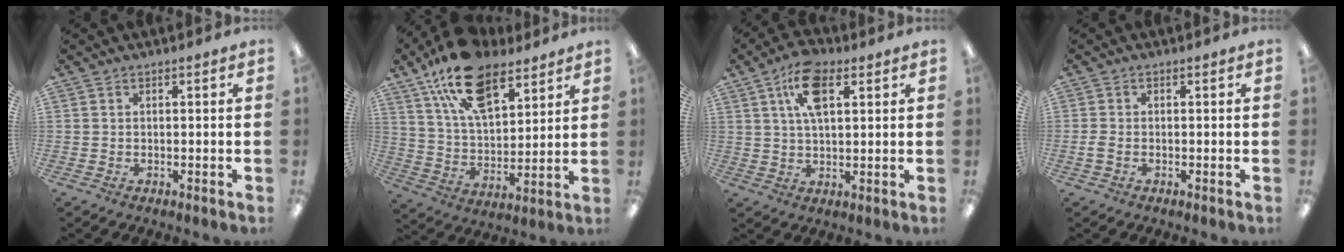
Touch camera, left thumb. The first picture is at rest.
{"total": 18.5, "force": [12.0, 9.2, 10.6], "torque": [-0.191, -0.048, 0.215]}
{"total": 10.5, "force": [4.7, 5.3, 7.8], "torque": [-0.134, 0.003, 0.082]}
{"total": 1.7, "force": [-0.5, 0.9, 1.3], "torque": [-0.024, 0.003, -0.008]}